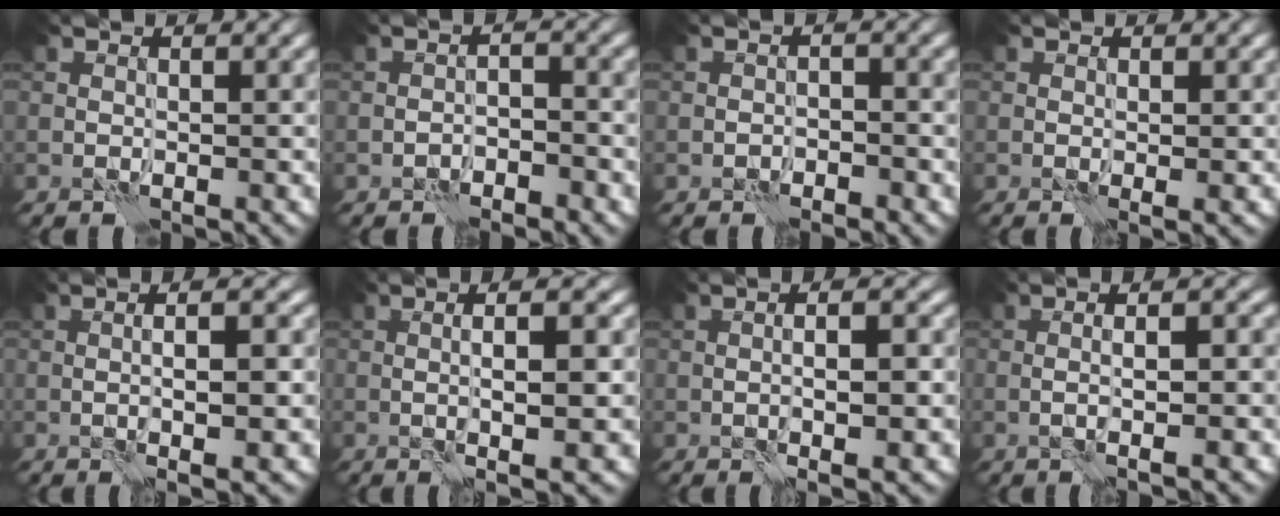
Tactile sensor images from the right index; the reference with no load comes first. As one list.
[{"total": 2.0, "force": [-1.4, 0.6, 1.3], "torque": [-0.018, 0.008, -0.028]}, {"total": 1.4, "force": [-0.9, 0.5, 0.9], "torque": [-0.012, 0.005, -0.018]}, {"total": 1.0, "force": [0.0, 0.1, 1.0], "torque": [-0.014, -0.002, -0.002]}, {"total": 5.9, "force": [-0.2, 1.7, 5.7], "torque": [-0.064, 0.008, -0.008]}, {"total": 6.7, "force": [0.0, 1.6, 6.5], "torque": [-0.084, 0.010, 0.001]}, {"total": 5.5, "force": [-0.3, 1.7, 5.2], "torque": [-0.048, 0.006, -0.010]}, {"total": 6.4, "force": [0.1, 1.9, 6.1], "torque": [-0.068, 0.016, -0.010]}]